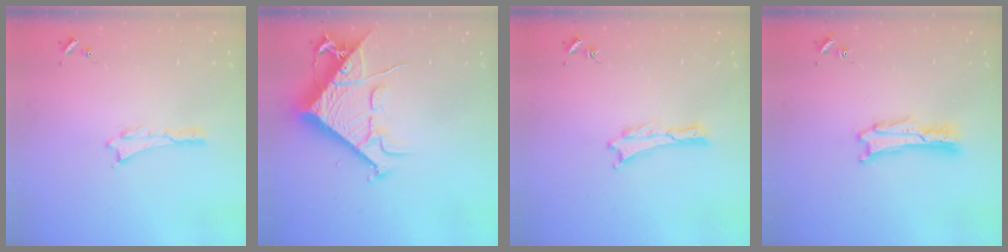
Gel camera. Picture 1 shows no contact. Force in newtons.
{"total": 12.9, "press": 12.8, "slide": 1.4}
{"total": 0.0}
{"total": 1.4, "press": 1.4, "slide": 0.0}